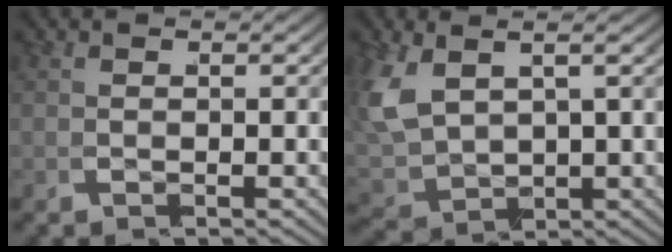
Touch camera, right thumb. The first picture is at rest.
{"total": 6.4, "force": [1.9, 4.2, 4.3], "torque": [-0.106, -0.009, 0.048]}